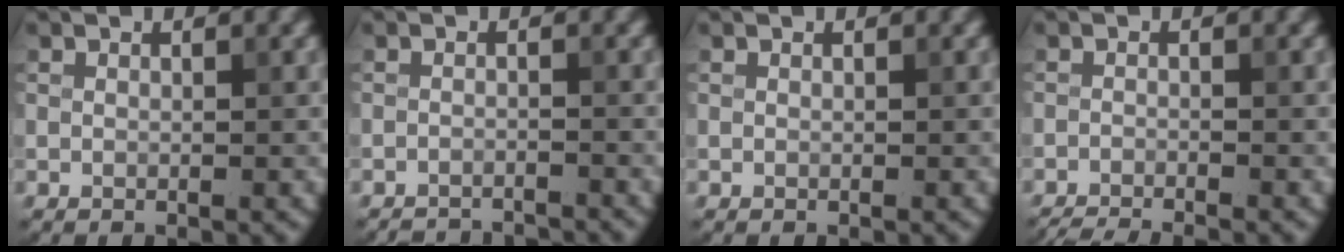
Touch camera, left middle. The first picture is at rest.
{"total": 4.5, "force": [-4.5, 0.5, 0.7], "torque": [-0.010, -0.009, -0.066]}
{"total": 0.0}
{"total": 4.2, "force": [-3.9, 0.4, 1.4], "torque": [-0.023, -0.018, -0.066]}